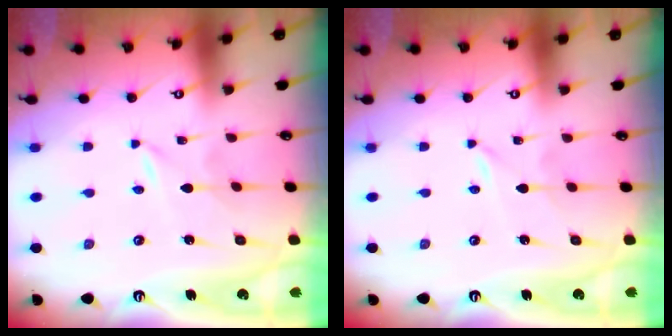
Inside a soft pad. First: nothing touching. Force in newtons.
{"total": 0.0}